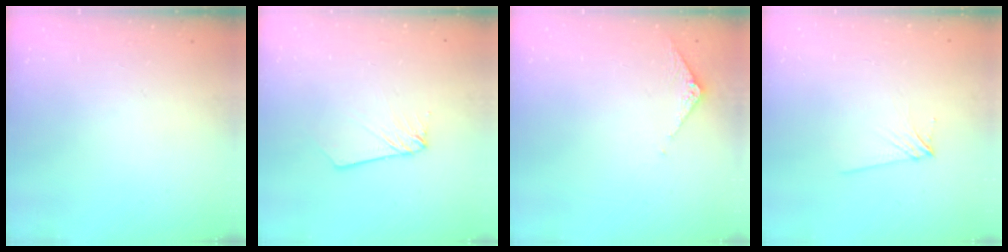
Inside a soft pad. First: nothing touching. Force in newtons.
{"total": 2.2, "press": 2.2, "slide": 0.2}
{"total": 3.2, "press": 3.2, "slide": 0.3}
{"total": 6.5, "press": 6.4, "slide": 0.7}